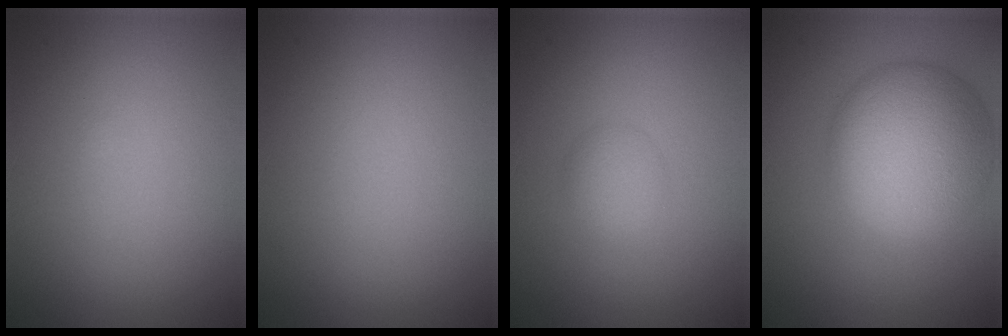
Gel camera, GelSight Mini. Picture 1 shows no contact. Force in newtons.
{"total": 0.0}
{"total": 1.7, "press": 1.7, "slide": 0.0}
{"total": 9.7, "press": 9.7, "slide": 0.5}